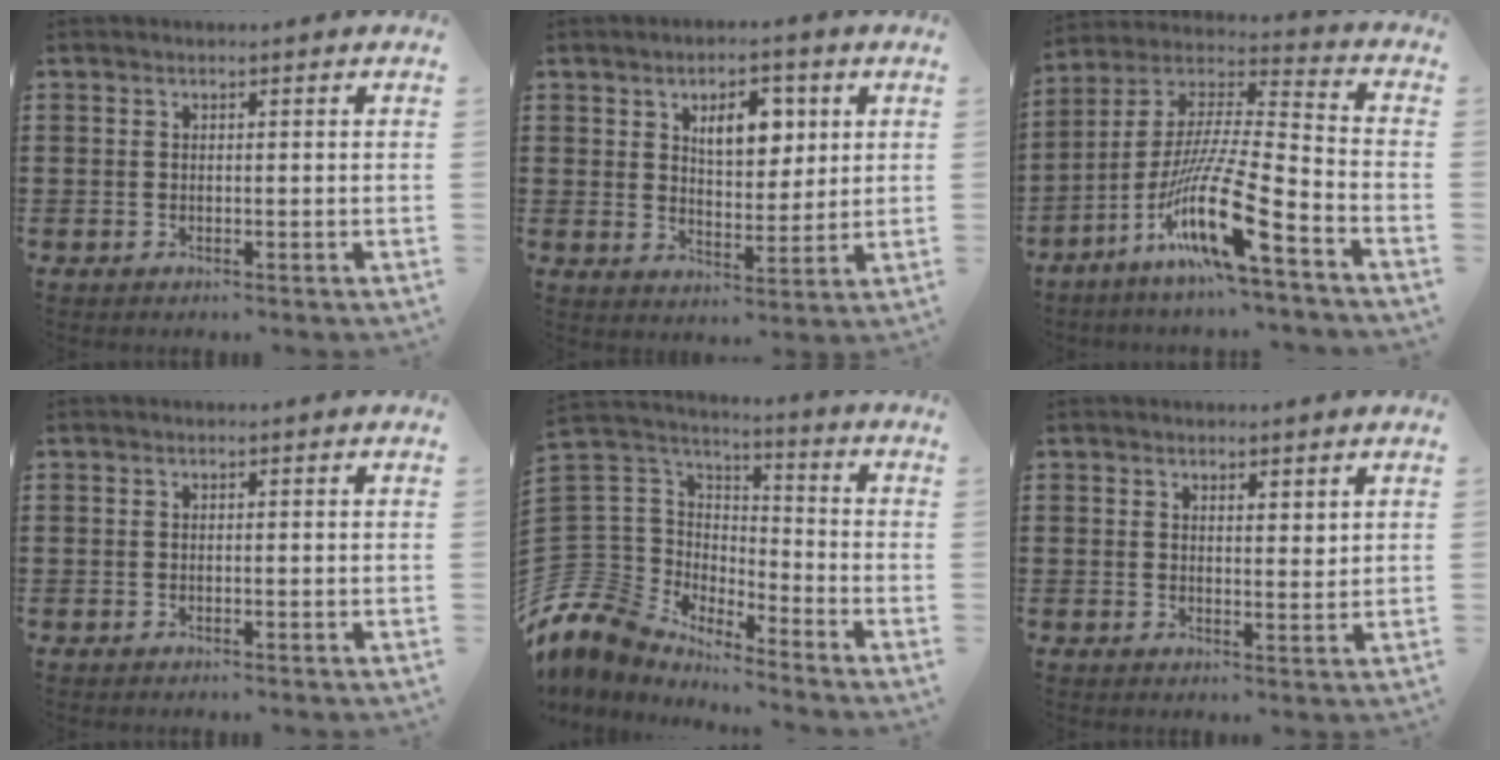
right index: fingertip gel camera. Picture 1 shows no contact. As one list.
[{"total": 6.8, "force": [2.8, 3.8, 4.8], "torque": [-0.076, 0.003, 0.041]}, {"total": 16.6, "force": [-10.1, 1.9, 13.1], "torque": [-0.270, 0.001, -0.188]}, {"total": 0.0}, {"total": 8.2, "force": [-5.3, 6.2, 0.9], "torque": [-0.082, -0.018, -0.109]}, {"total": 2.0, "force": [1.7, 0.8, 0.6], "torque": [-0.007, 0.002, 0.032]}]